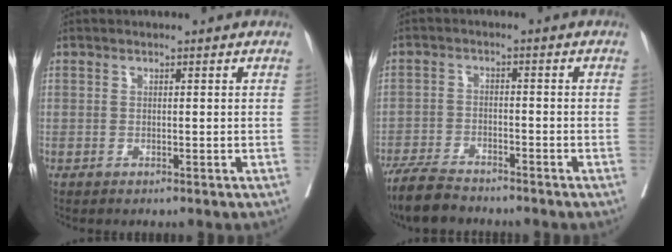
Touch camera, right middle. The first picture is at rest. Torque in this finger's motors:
{"motor_torque": [0.60, -0.62, 0.11, 0.04]}